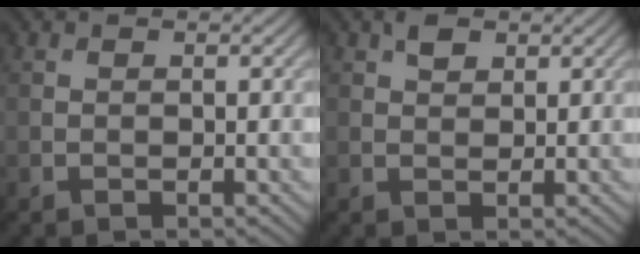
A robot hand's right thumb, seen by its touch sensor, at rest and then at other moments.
{"total": 1.7, "force": [1.0, 1.0, 1.0], "torque": [-0.017, 0.000, 0.018]}